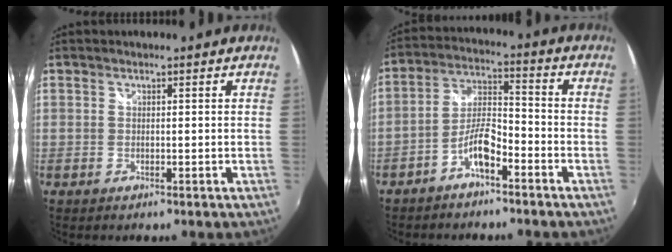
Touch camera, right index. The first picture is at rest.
{"total": 6.6, "force": [-4.2, 1.8, 4.8], "torque": [-0.103, 0.017, -0.077]}